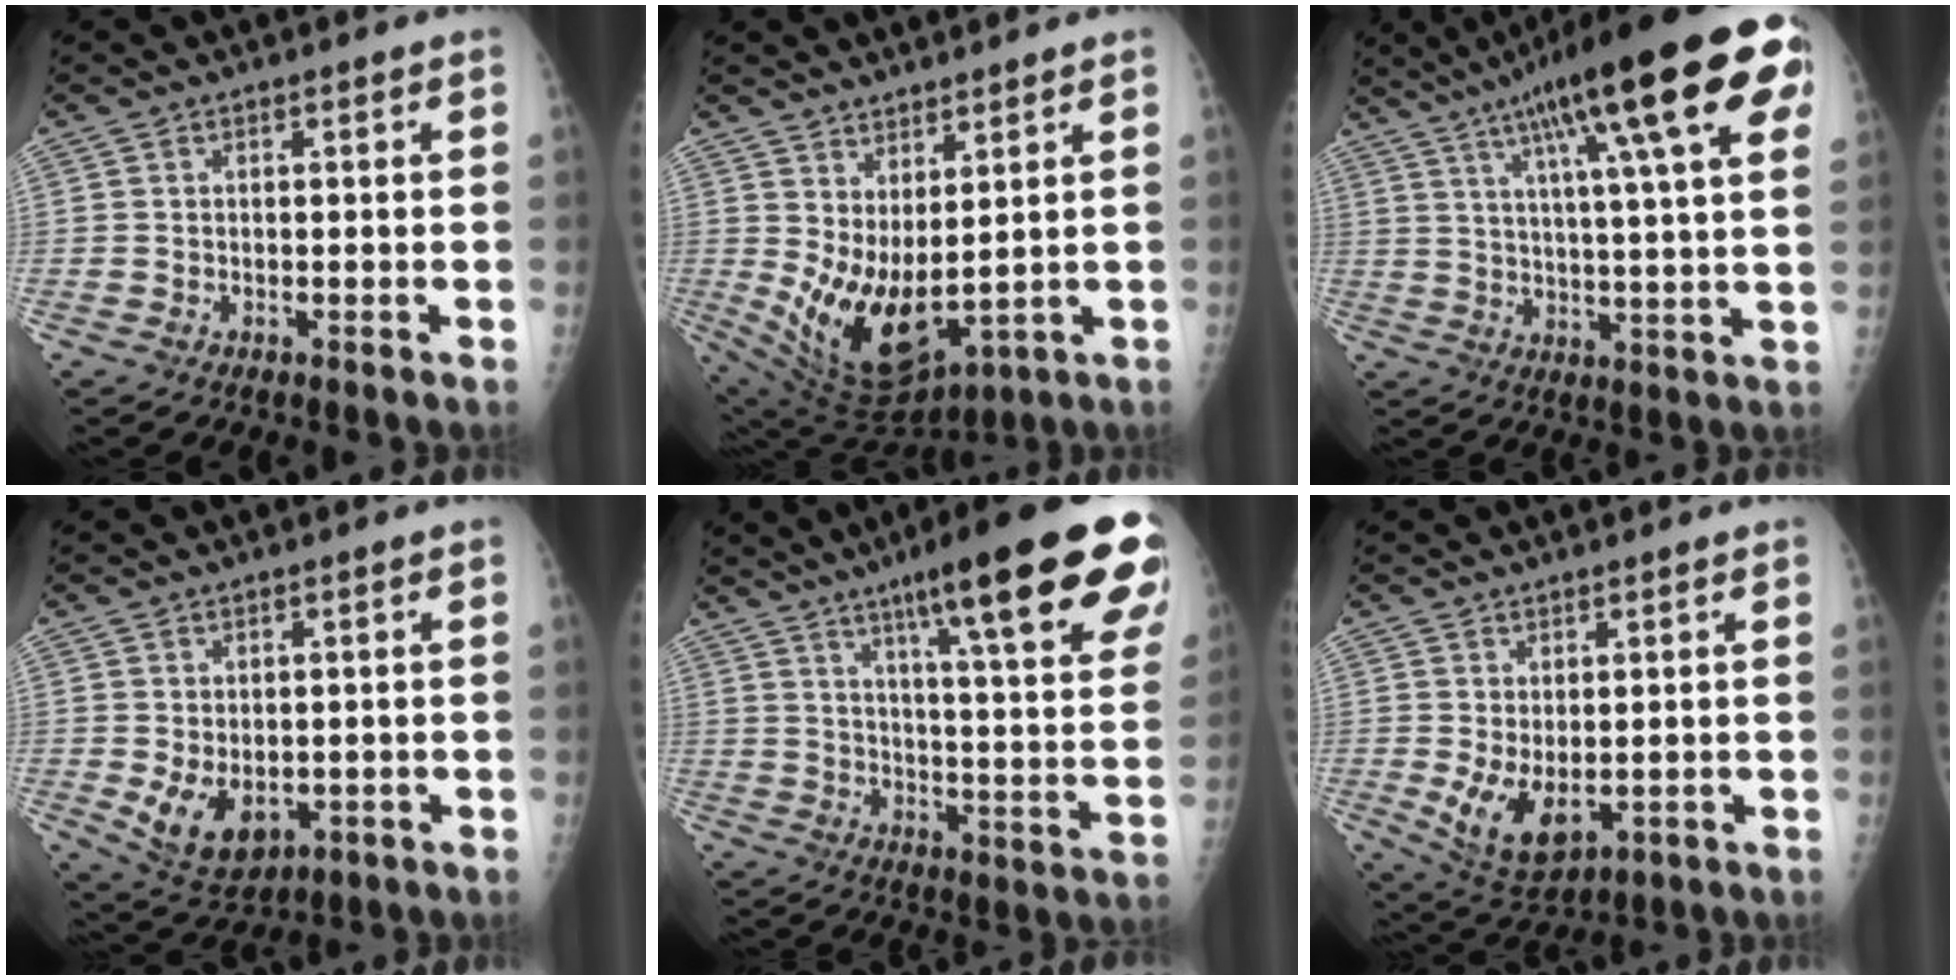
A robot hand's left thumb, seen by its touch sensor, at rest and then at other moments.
{"total": 13.5, "force": [3.1, 5.8, 11.7], "torque": [-0.213, -0.043, 0.084]}
{"total": 25.4, "force": [11.8, 5.0, 21.9], "torque": [-0.324, 0.003, 0.170]}
{"total": 7.6, "force": [-1.0, 5.1, 5.5], "torque": [-0.076, -0.013, 0.005]}
{"total": 27.4, "force": [15.0, 4.7, 22.5], "torque": [-0.307, -0.025, 0.214]}
{"total": 7.9, "force": [-0.2, 4.4, 6.6], "torque": [-0.104, -0.016, 0.018]}